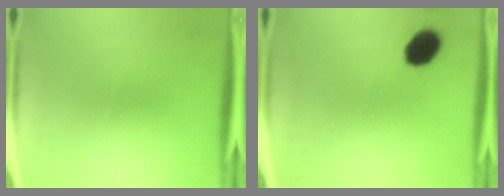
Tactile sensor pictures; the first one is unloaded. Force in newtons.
{"total": 7.3}